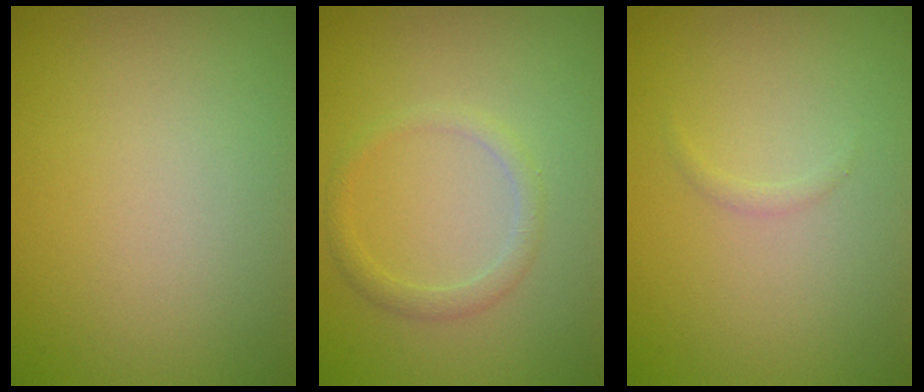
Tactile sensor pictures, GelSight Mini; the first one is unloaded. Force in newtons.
{"total": 1.5, "press": 1.5, "slide": 0.1}
{"total": 0.5, "press": 0.5, "slide": 0.0}